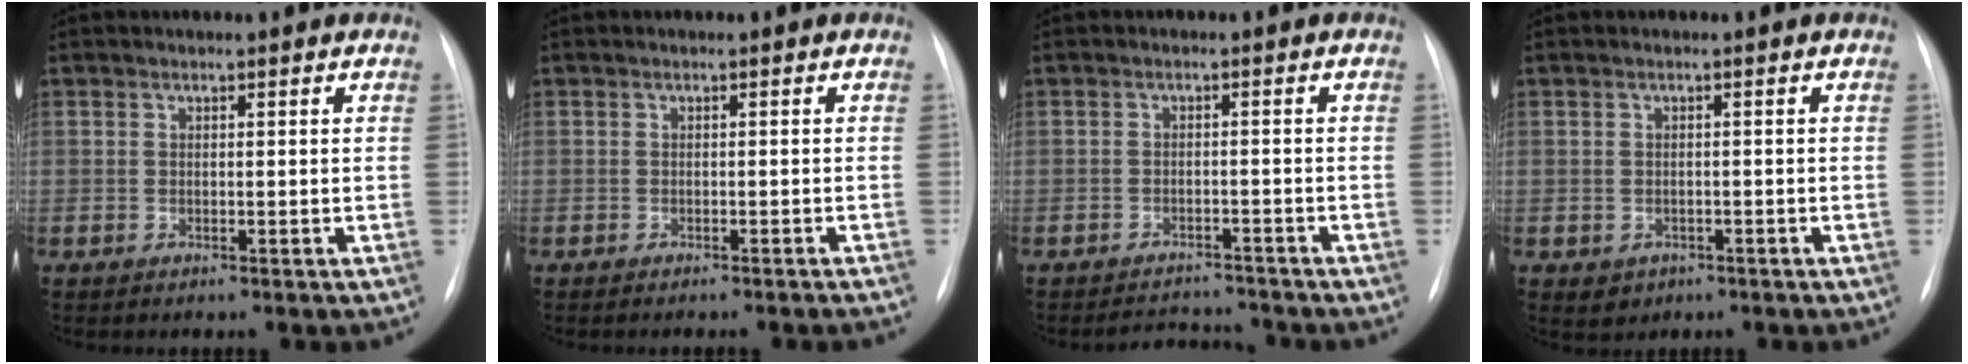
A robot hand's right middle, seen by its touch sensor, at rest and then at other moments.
{"total": 4.3, "force": [-3.9, -0.2, 1.8], "torque": [-0.018, 0.001, -0.048]}
{"total": 4.4, "force": [-4.3, 0.8, 0.0], "torque": [0.000, 0.003, -0.065]}
{"total": 2.2, "force": [-1.0, 1.9, 0.5], "torque": [-0.004, 0.004, -0.006]}